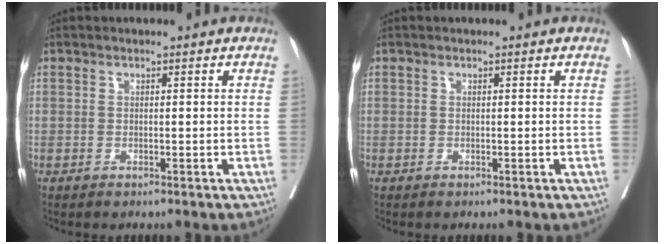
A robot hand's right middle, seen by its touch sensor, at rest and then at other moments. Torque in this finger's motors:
{"motor_torque": [0.00, 0.00, 0.00, 0.00]}